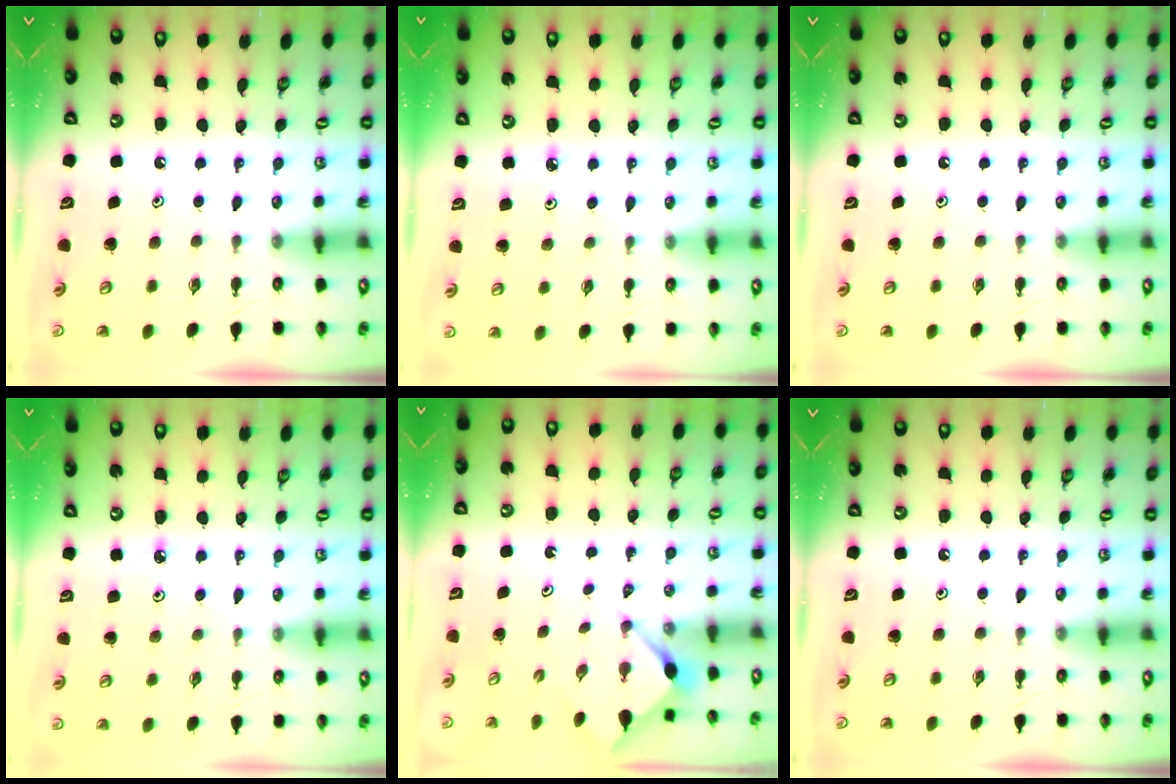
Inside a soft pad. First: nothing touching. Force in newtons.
{"total": 2.2, "press": 2.2, "slide": 0.2}
{"total": 0.0}
{"total": 2.2, "press": 2.2, "slide": 0.2}
{"total": 2.6, "press": 2.6, "slide": 0.4}
{"total": 0.0}